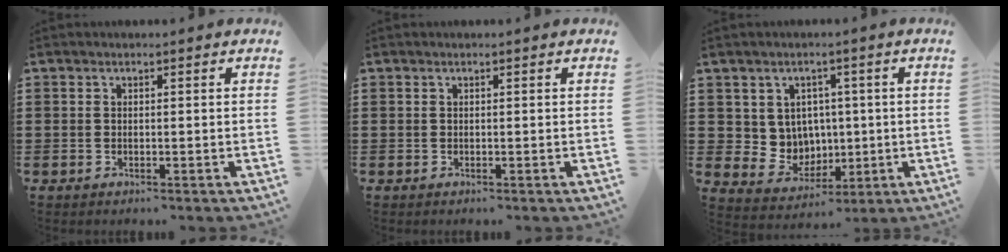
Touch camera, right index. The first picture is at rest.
{"total": 0.0}
{"total": 5.7, "force": [1.9, 5.3, 1.1], "torque": [-0.043, -0.006, 0.038]}